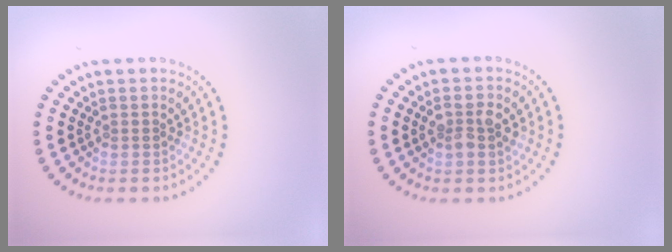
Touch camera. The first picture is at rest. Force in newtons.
{"total": 2.5, "press": 2.4, "slide": 0.5}